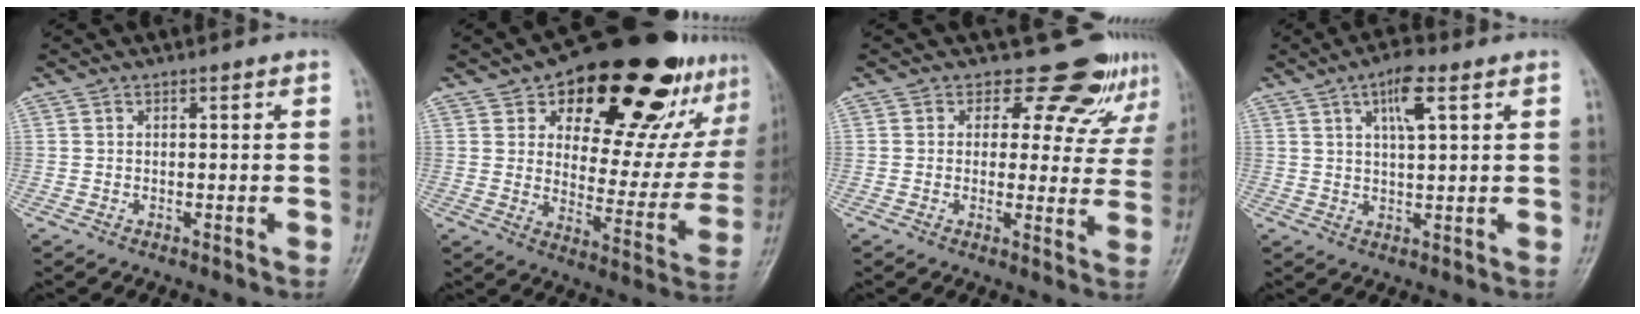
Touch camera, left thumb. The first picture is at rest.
{"total": 28.6, "force": [16.8, 13.2, 19.0], "torque": [-0.215, -0.050, 0.243]}
{"total": 10.4, "force": [8.5, 5.3, 2.8], "torque": [0.015, -0.054, 0.089]}
{"total": 6.5, "force": [3.0, 2.1, 5.4], "torque": [-0.088, -0.005, 0.049]}